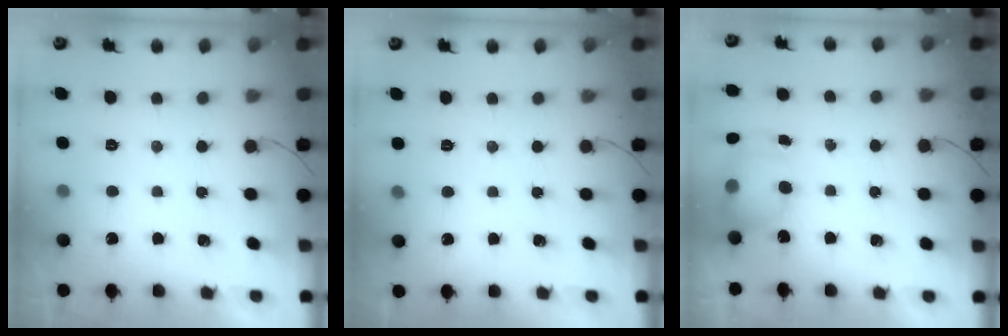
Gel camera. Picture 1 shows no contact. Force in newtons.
{"total": 6.6, "press": 1.7, "slide": 6.4}
{"total": 6.3, "press": 6.2, "slide": 0.7}